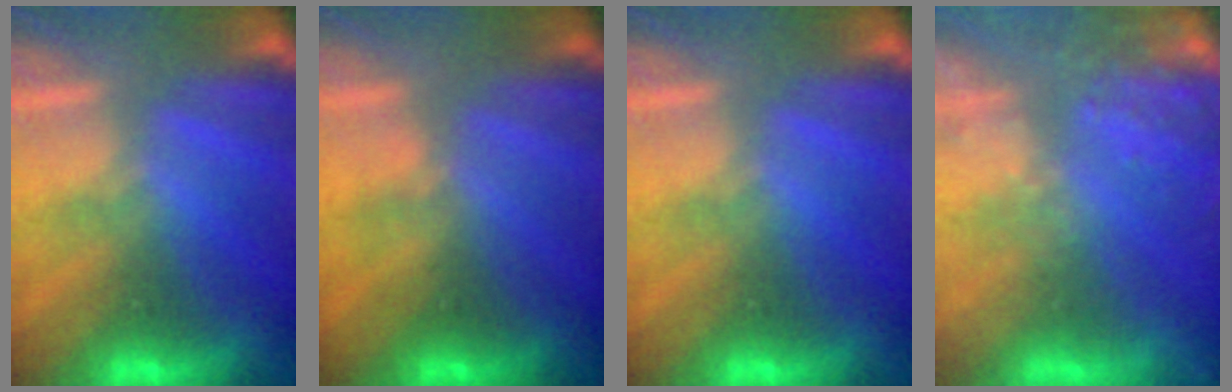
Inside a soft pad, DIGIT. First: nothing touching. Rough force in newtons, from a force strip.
{"total": 3.4}
{"total": 0.0}
{"total": 7.0}